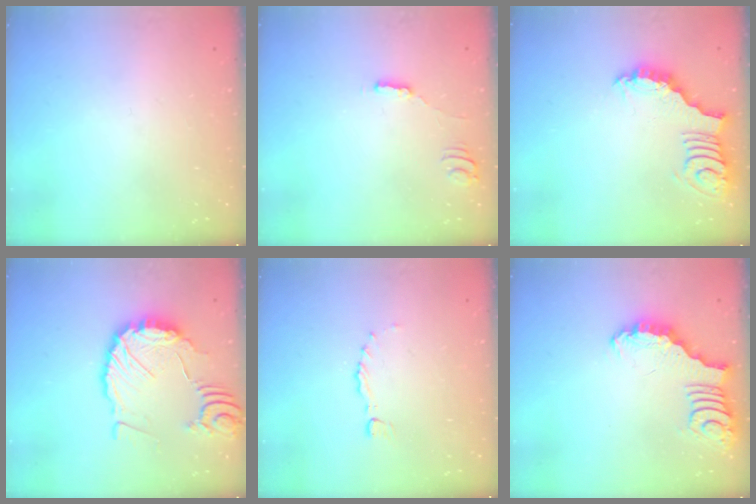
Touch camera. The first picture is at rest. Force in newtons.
{"total": 0.9, "press": 0.9, "slide": 0.3}
{"total": 3.2, "press": 3.2, "slide": 0.6}
{"total": 11.9, "press": 11.8, "slide": 1.3}
{"total": 0.0}
{"total": 3.3, "press": 3.3, "slide": 0.4}